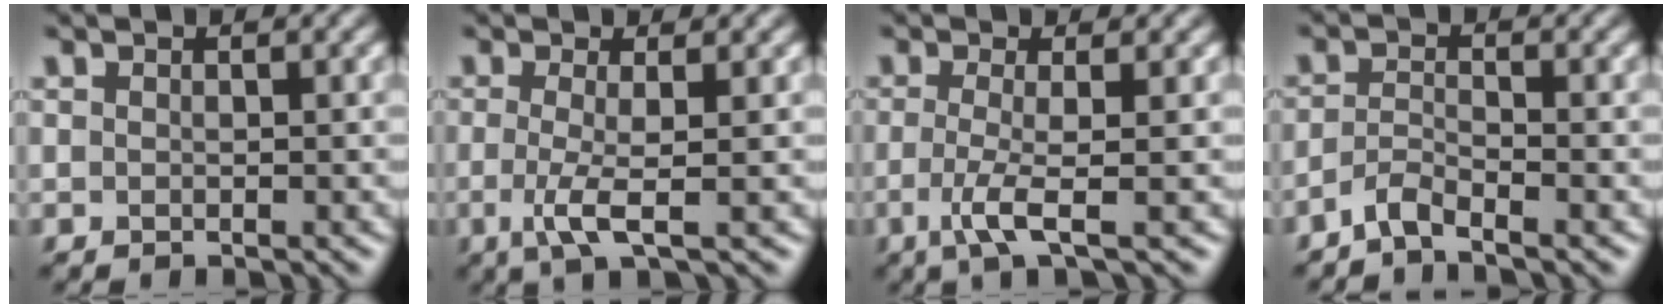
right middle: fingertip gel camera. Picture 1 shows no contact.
{"total": 3.2, "force": [-0.6, 0.6, 3.1], "torque": [-0.066, -0.012, -0.014]}
{"total": 3.3, "force": [-1.0, 0.6, 3.1], "torque": [-0.068, -0.011, -0.026]}
{"total": 2.1, "force": [-1.8, 0.2, 1.1], "torque": [-0.023, 0.001, -0.045]}